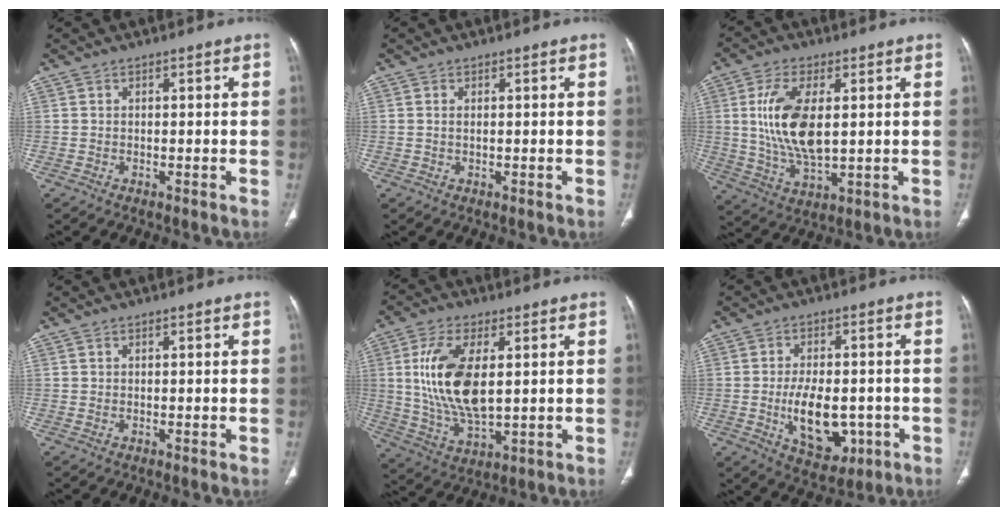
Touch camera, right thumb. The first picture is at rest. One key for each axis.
{"total": 0.6, "fx": 0.2, "fy": 0.2, "fz": 0.5, "tx": -0.015, "ty": 0.001, "tz": 0.004}
{"total": 13.1, "fx": 1.9, "fy": 6.2, "fz": 11.4, "tx": -0.224, "ty": -0.016, "tz": 0.043}
{"total": 0.0}
{"total": 14.9, "fx": 2.5, "fy": 7.1, "fz": 12.8, "tx": -0.252, "ty": -0.018, "tz": 0.055}
{"total": 12.0, "fx": -2.7, "fy": 7.1, "fz": 9.3, "tx": -0.125, "ty": 0.006, "tz": -0.027}